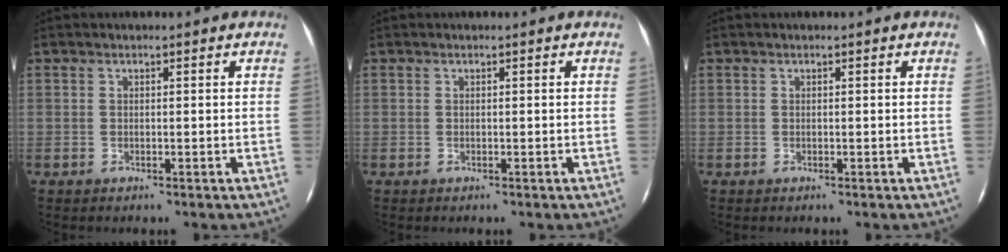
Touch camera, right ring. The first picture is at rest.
{"total": 0.0}
{"total": 0.0}